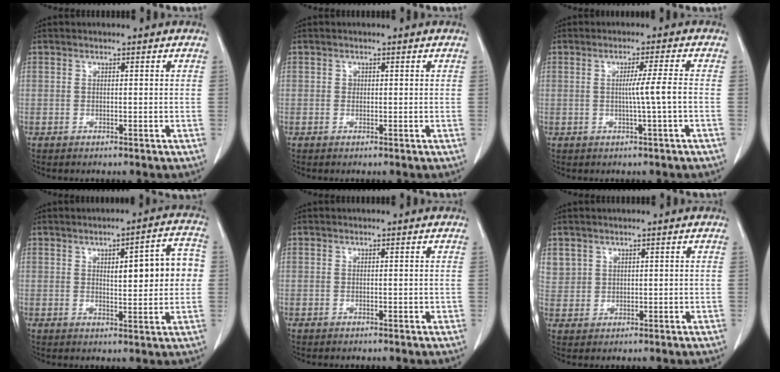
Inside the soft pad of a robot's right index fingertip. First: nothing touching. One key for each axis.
{"total": 0.6, "fx": 0.1, "fy": 0.5, "fz": 0.1, "tx": 0.001, "ty": 0.002, "tz": 0.002}
{"total": 3.9, "fx": -0.5, "fy": -1.2, "fz": 3.6, "tx": -0.060, "ty": -0.003, "tz": -0.008}
{"total": 9.6, "fx": 1.3, "fy": 2.4, "fz": 9.2, "tx": -0.119, "ty": 0.023, "tz": 0.020}
{"total": 0.7, "fx": -0.1, "fy": 0.5, "fz": 0.5, "tx": -0.004, "ty": 0.002, "tz": 0.001}
{"total": 4.1, "fx": 2.1, "fy": 3.5, "fz": 0.4, "tx": -0.004, "ty": 0.009, "tz": 0.049}